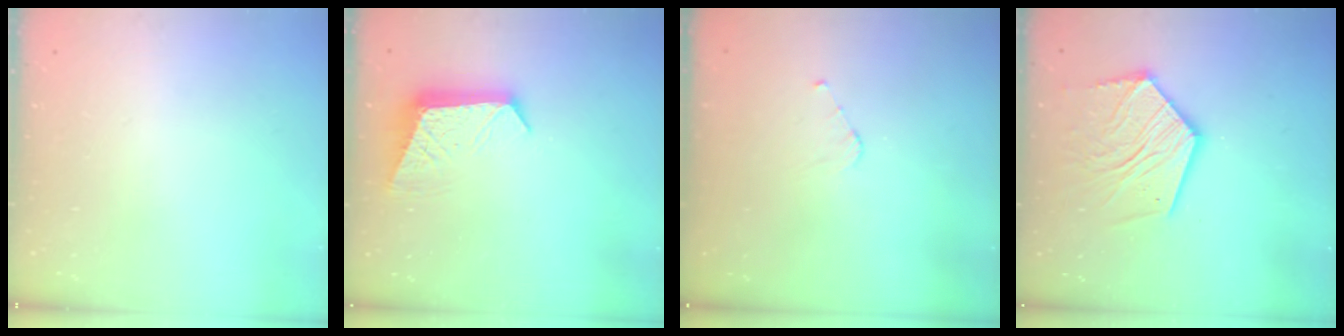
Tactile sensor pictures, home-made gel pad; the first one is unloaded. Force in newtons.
{"total": 9.4, "press": 9.4, "slide": 0.5}
{"total": 3.0, "press": 3.0, "slide": 0.2}
{"total": 16.7, "press": 16.6, "slide": 1.6}